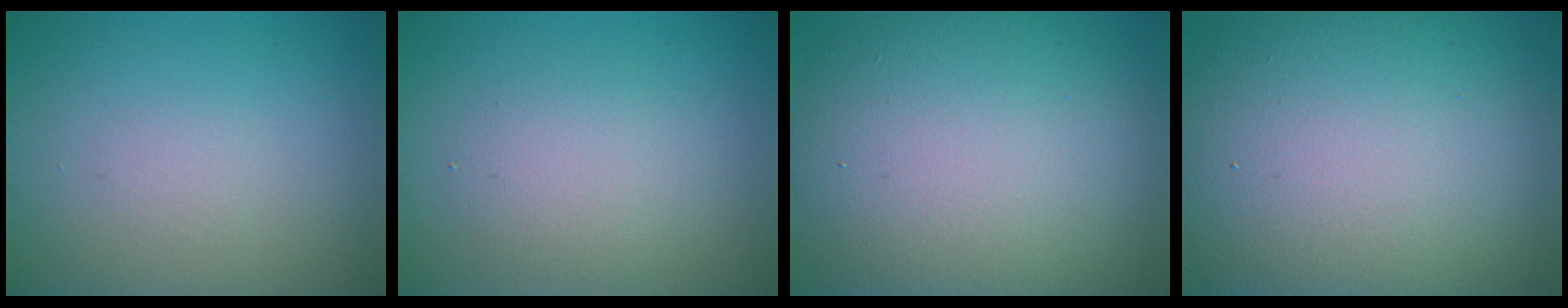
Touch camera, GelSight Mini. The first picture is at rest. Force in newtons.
{"total": 2.8, "press": 2.8, "slide": 0.2}
{"total": 14.1, "press": 14.1, "slide": 1.0}
{"total": 17.5, "press": 17.5, "slide": 0.8}